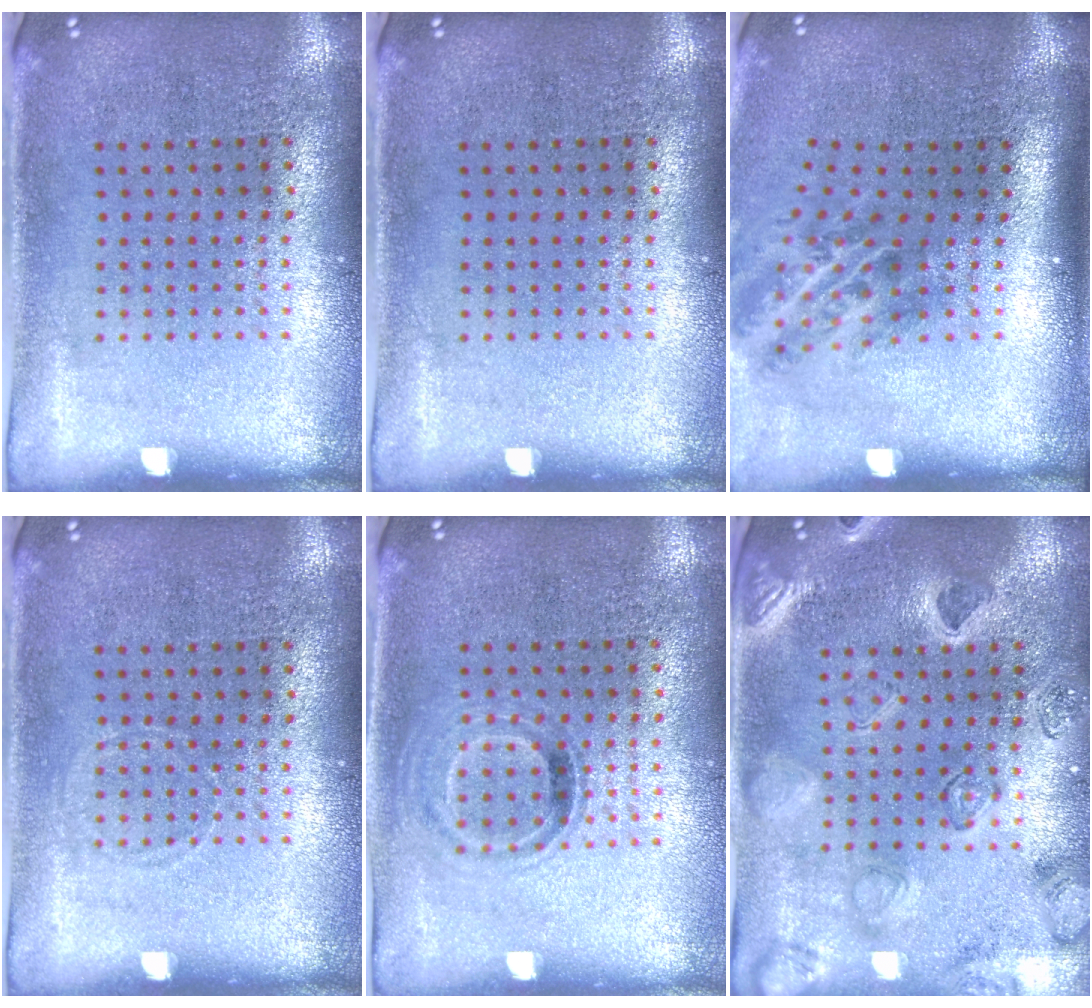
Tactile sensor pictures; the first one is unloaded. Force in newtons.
{"total": 0.0}
{"total": 2.1, "press": 1.3, "slide": 1.7}
{"total": 0.6, "press": 0.6, "slide": 0.0}
{"total": 0.9, "press": 0.8, "slide": 0.3}
{"total": 2.5, "press": 2.4, "slide": 0.6}